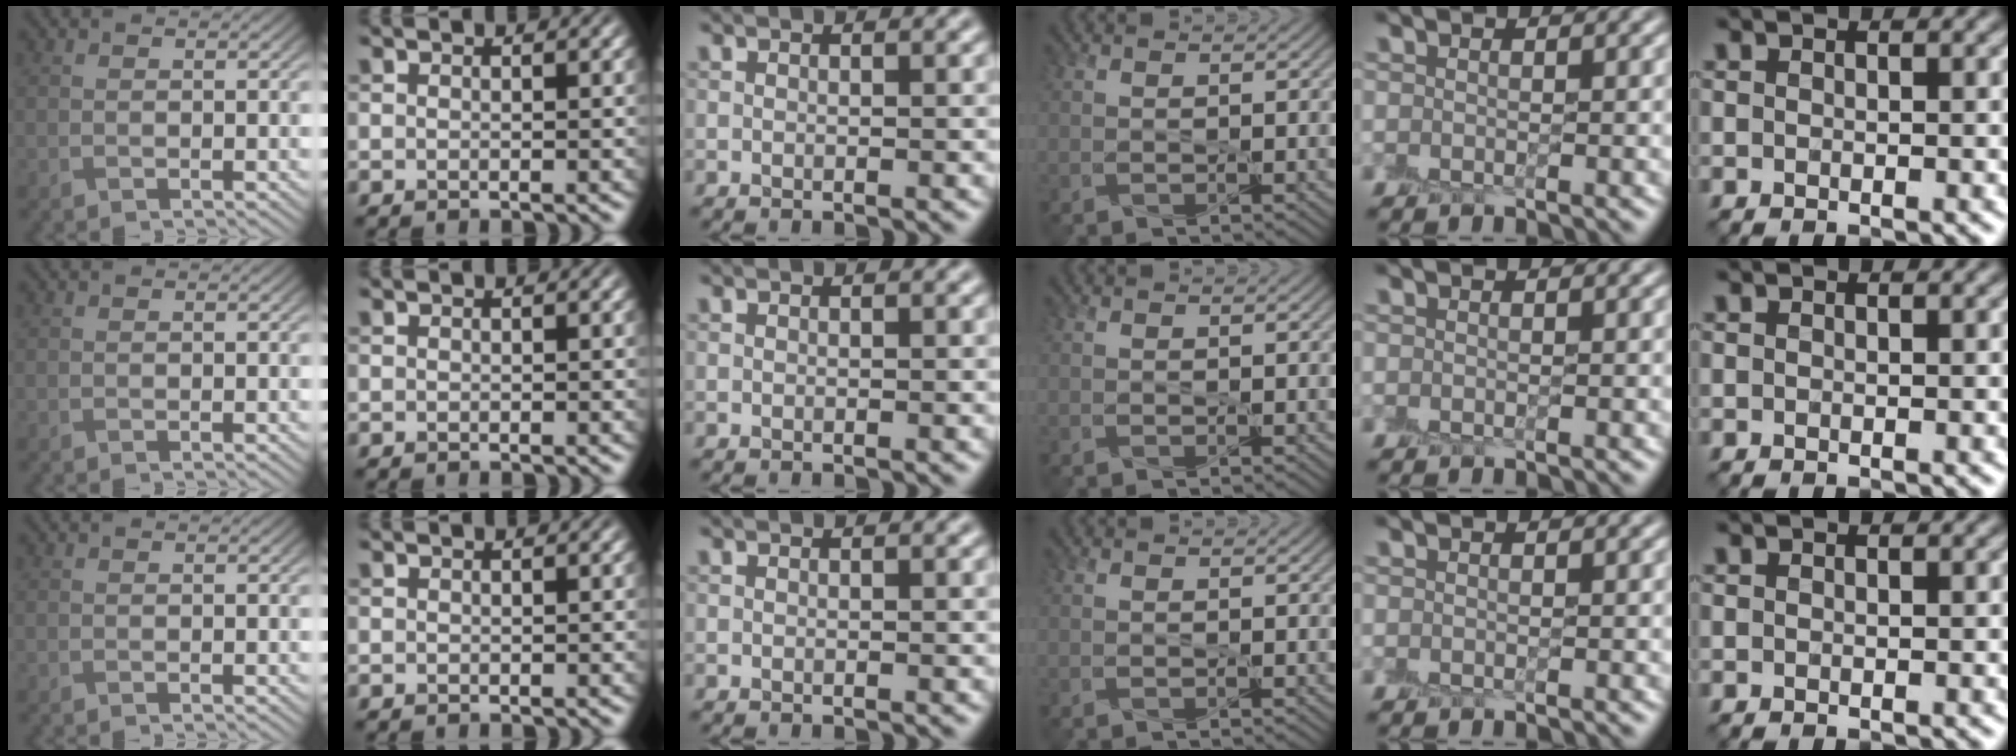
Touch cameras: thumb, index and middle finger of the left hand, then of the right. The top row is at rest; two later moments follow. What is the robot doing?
{"motion": "peel", "object": "postage stamp"}